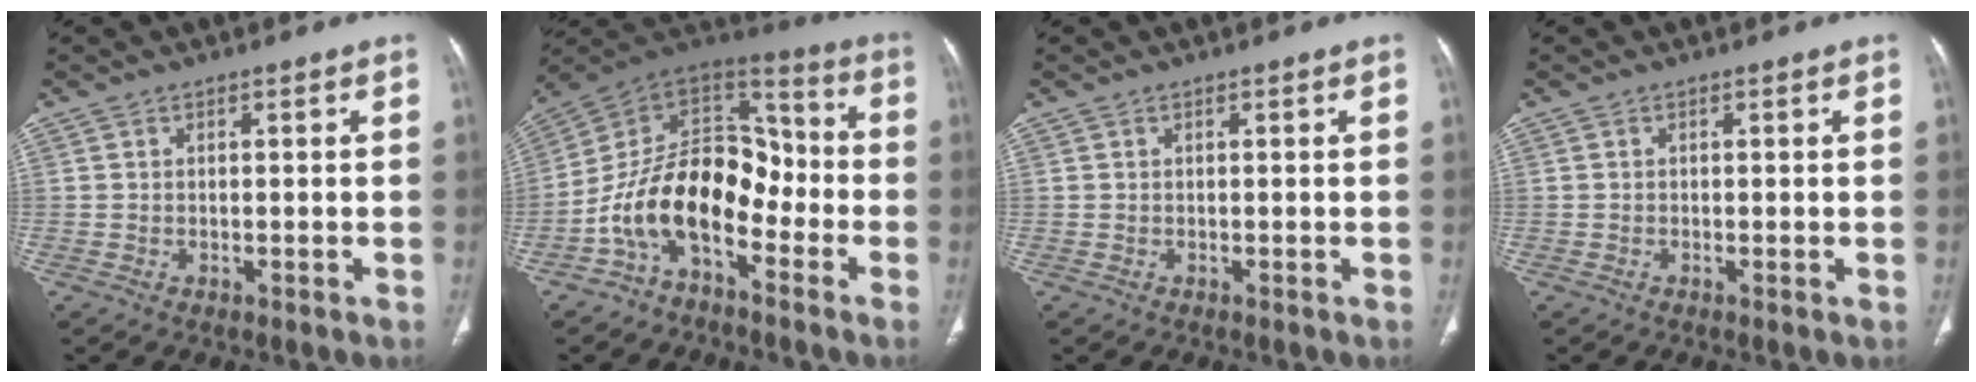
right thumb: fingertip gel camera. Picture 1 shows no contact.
{"total": 16.9, "force": [-6.6, 9.9, 12.0], "torque": [-0.180, 0.090, -0.131]}
{"total": 0.0}
{"total": 0.0}